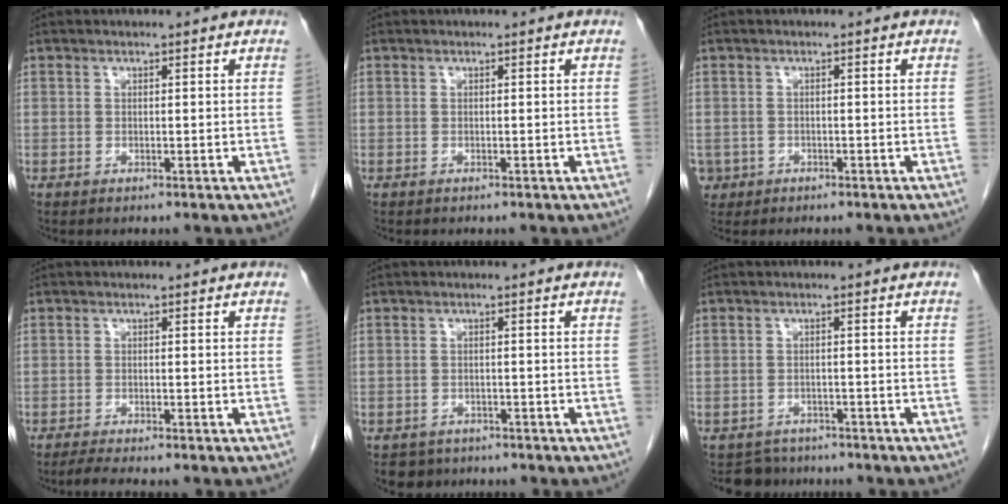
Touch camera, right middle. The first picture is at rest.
{"total": 0.0}
{"total": 2.9, "force": [-1.5, 2.5, 0.2], "torque": [-0.005, 0.005, -0.025]}
{"total": 2.0, "force": [-1.8, -0.4, 0.9], "torque": [-0.027, -0.008, -0.036]}
{"total": 3.1, "force": [-2.4, 1.9, -0.2], "torque": [-0.002, 0.004, -0.038]}
{"total": 3.4, "force": [-3.0, 1.5, -0.8], "torque": [0.008, 0.001, -0.048]}